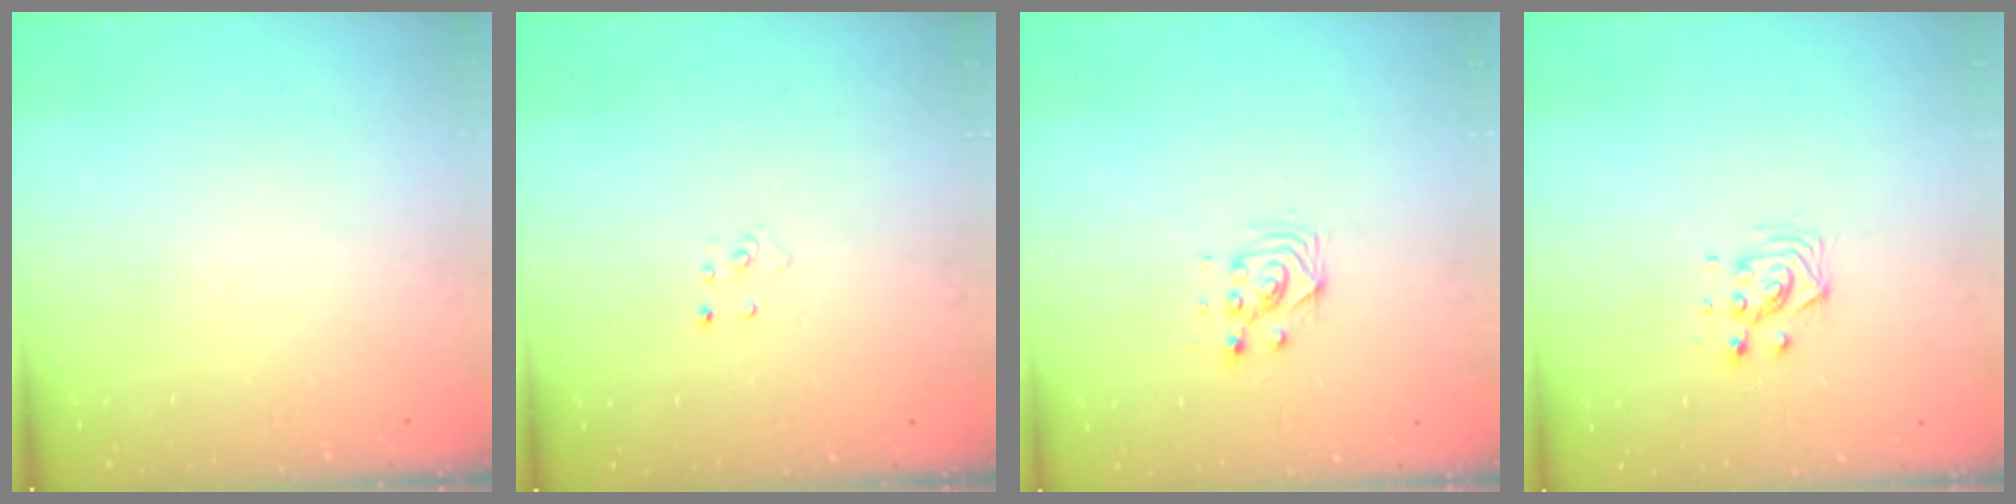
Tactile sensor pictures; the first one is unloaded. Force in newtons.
{"total": 3.0, "press": 2.9, "slide": 0.3}
{"total": 4.8, "press": 4.8, "slide": 0.3}
{"total": 6.1, "press": 6.1, "slide": 0.5}